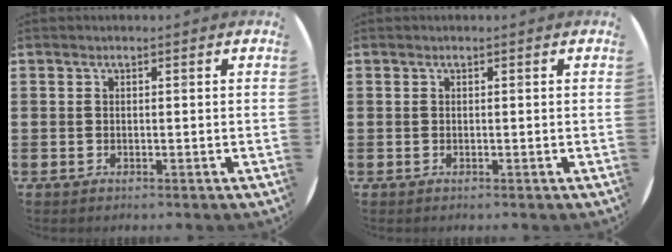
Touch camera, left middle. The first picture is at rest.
{"total": 0.0}